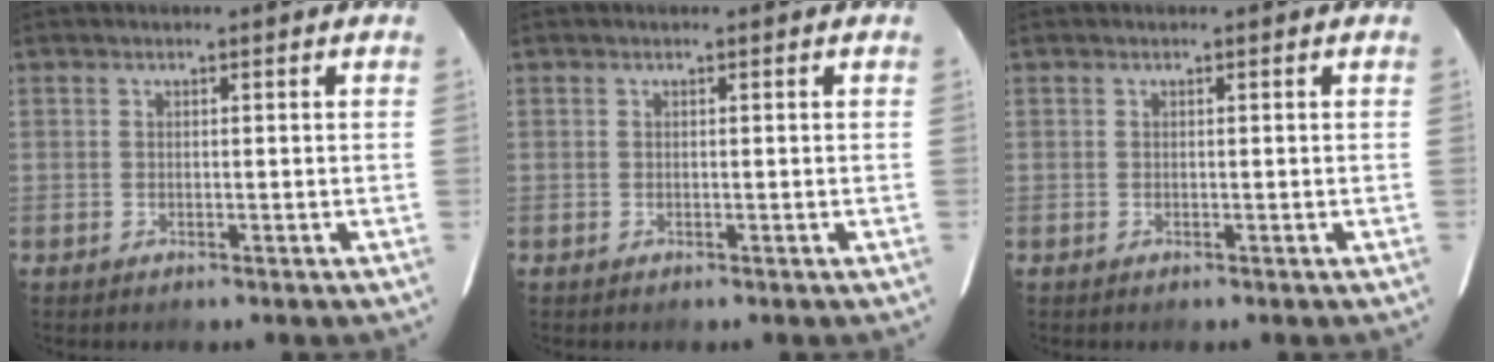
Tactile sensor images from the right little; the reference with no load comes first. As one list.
[{"total": 0.0}, {"total": 0.0}]